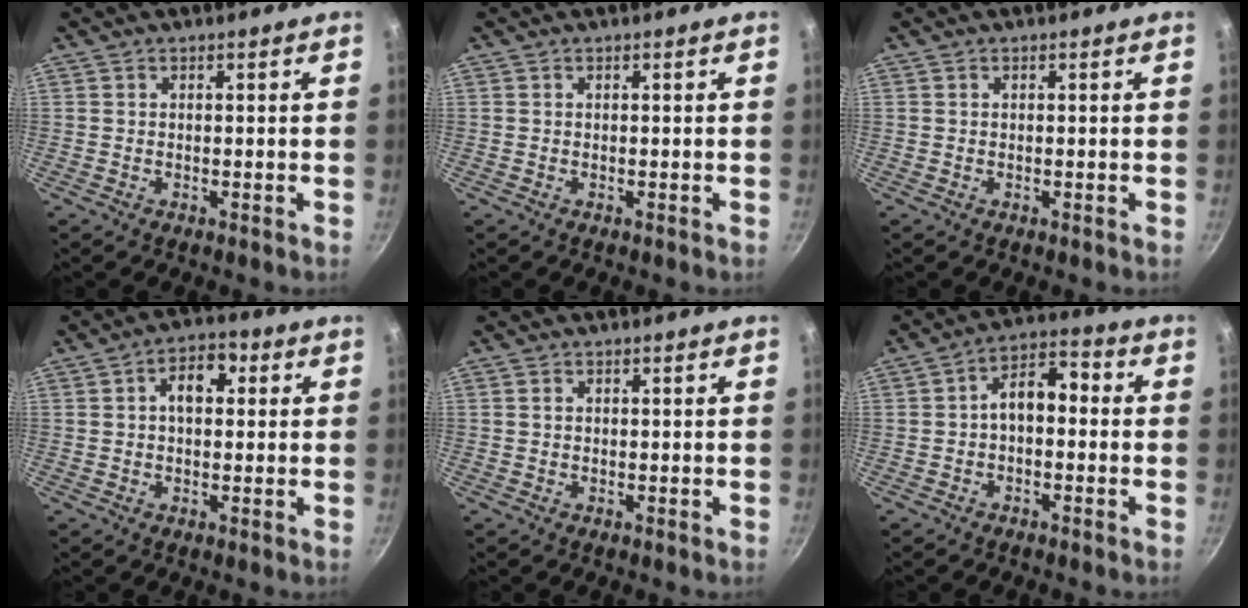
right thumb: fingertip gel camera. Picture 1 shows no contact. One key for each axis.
{"total": 0.0}
{"total": 0.0}
{"total": 6.5, "fx": 1.4, "fy": 4.2, "fz": 4.8, "tx": -0.043, "ty": 0.015, "tz": 0.012}
{"total": 0.8, "fx": 0.2, "fy": 0.6, "fz": 0.4, "tx": -0.006, "ty": 0.003, "tz": 0.003}
{"total": 7.5, "fx": -0.6, "fy": 4.6, "fz": 5.9, "tx": -0.072, "ty": 0.034, "tz": -0.022}